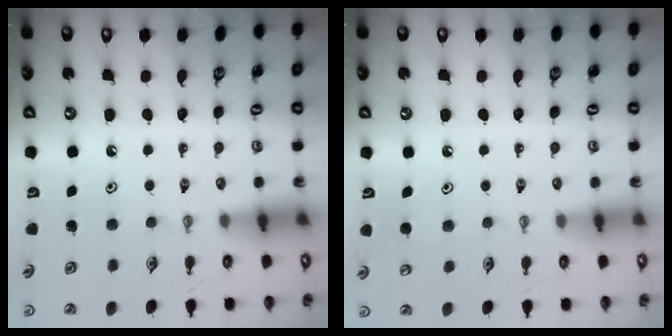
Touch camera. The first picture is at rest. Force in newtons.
{"total": 5.6, "press": 5.5, "slide": 0.7}